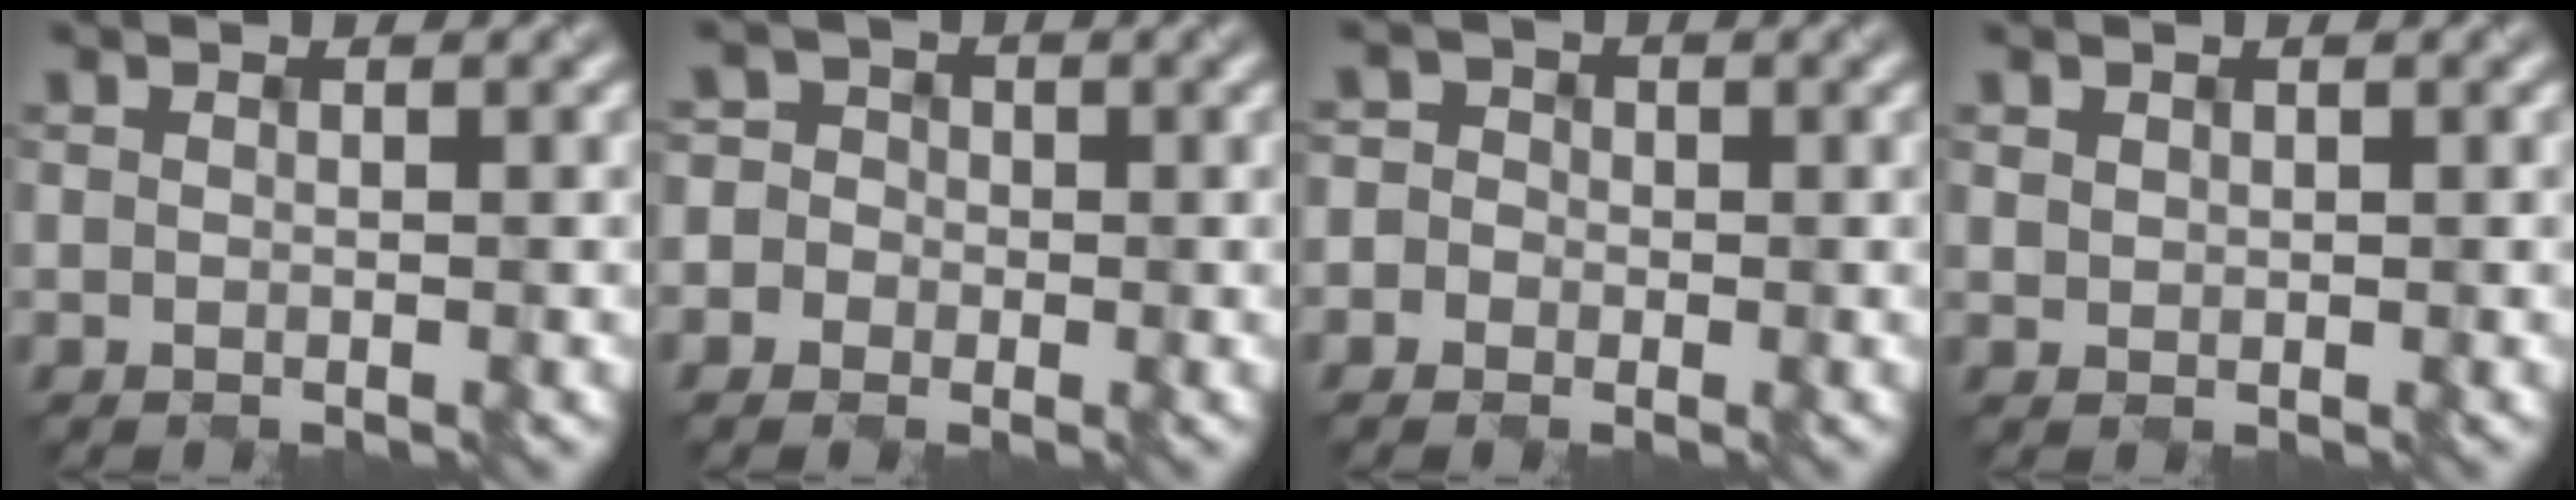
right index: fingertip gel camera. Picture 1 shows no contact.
{"total": 3.7, "force": [-0.2, 3.7, 0.5], "torque": [0.026, 0.029, -0.034]}
{"total": 2.8, "force": [-0.1, 2.7, 0.5], "torque": [0.017, 0.013, -0.026]}
{"total": 0.7, "force": [0.4, 0.5, 0.0], "torque": [-0.003, -0.001, 0.012]}